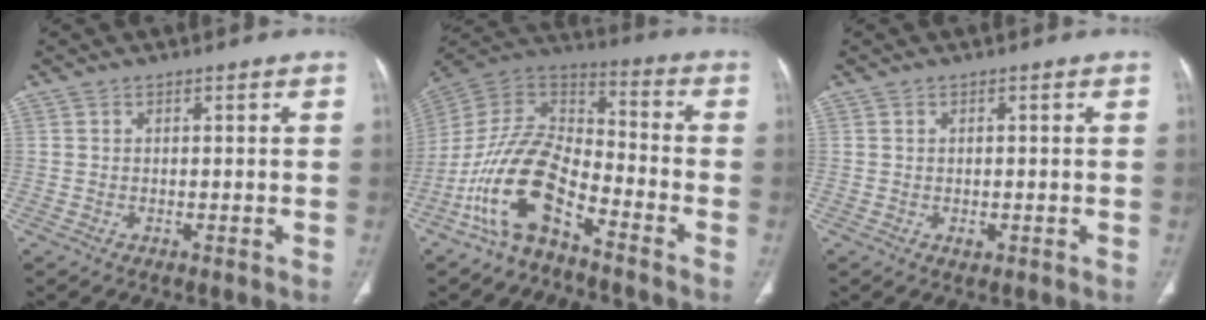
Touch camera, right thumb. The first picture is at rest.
{"total": 14.8, "force": [-8.5, 6.8, 10.1], "torque": [-0.179, 0.079, -0.172]}
{"total": 1.2, "force": [-0.3, 0.9, 0.8], "torque": [-0.011, 0.000, -0.001]}